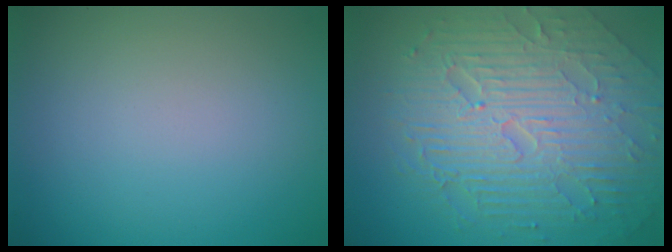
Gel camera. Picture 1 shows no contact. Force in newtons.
{"total": 9.5, "press": 6.2, "slide": 7.2}